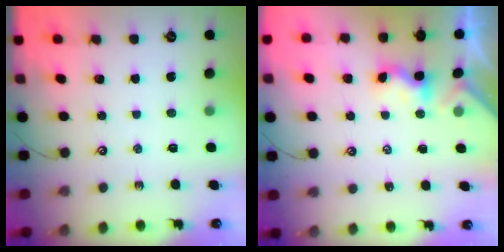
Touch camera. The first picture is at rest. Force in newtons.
{"total": 1.4, "press": 1.3, "slide": 0.4}